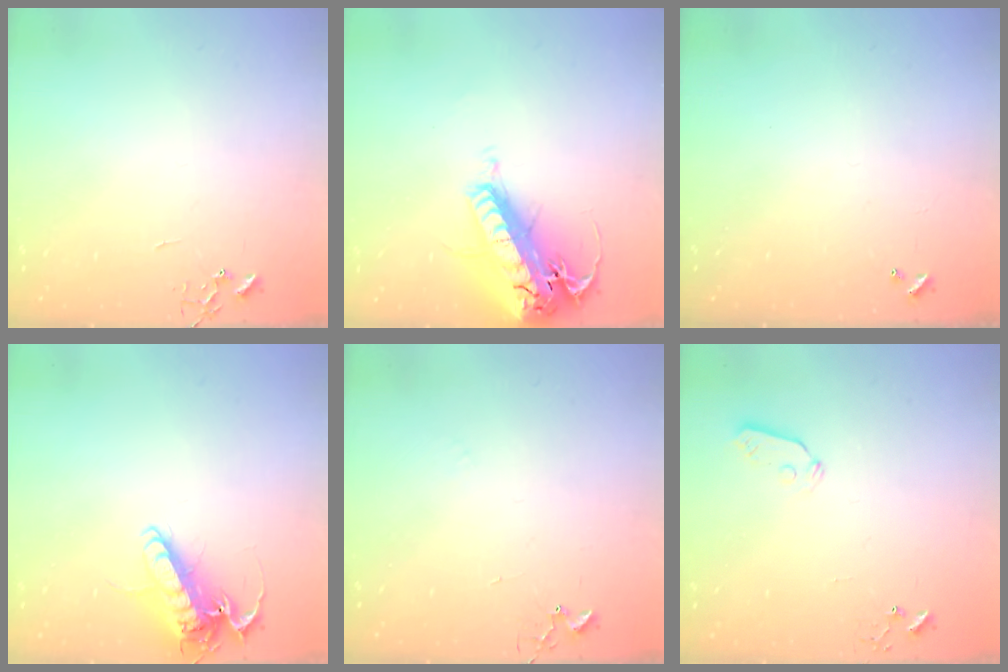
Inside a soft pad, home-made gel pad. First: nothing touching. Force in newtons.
{"total": 26.2, "press": 25.6, "slide": 5.5}
{"total": 0.0}
{"total": 14.8, "press": 14.6, "slide": 2.4}
{"total": 4.9, "press": 4.9, "slide": 0.5}
{"total": 4.6, "press": 4.6, "slide": 0.3}